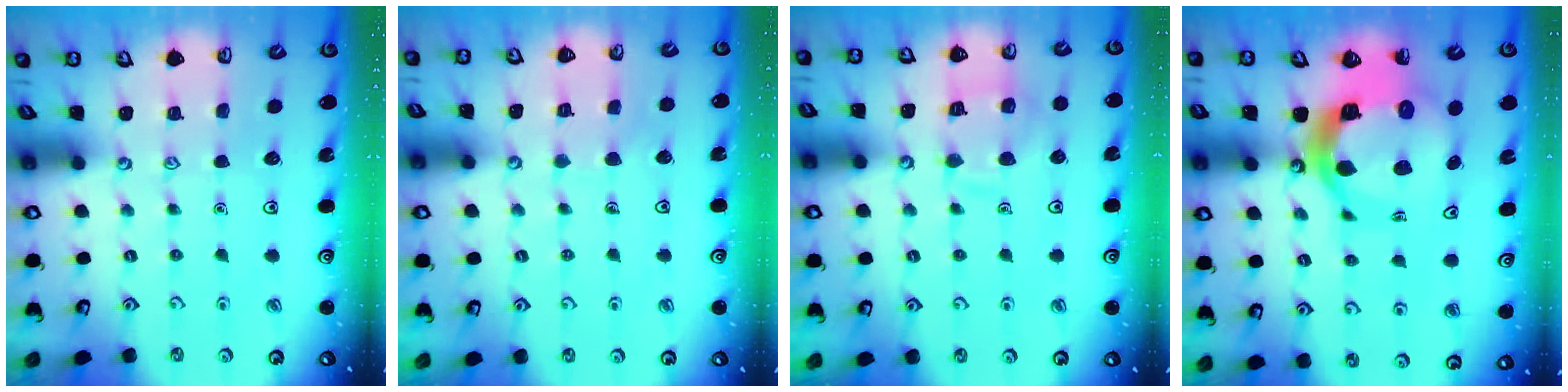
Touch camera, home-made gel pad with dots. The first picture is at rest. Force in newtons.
{"total": 5.2, "press": 5.2, "slide": 0.3}
{"total": 10.7, "press": 10.6, "slide": 1.1}
{"total": 14.9, "press": 14.8, "slide": 1.8}